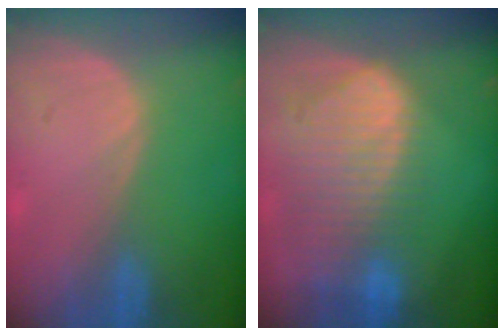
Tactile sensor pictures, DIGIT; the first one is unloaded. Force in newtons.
{"total": 10.6, "press": 9.1, "slide": 5.4}